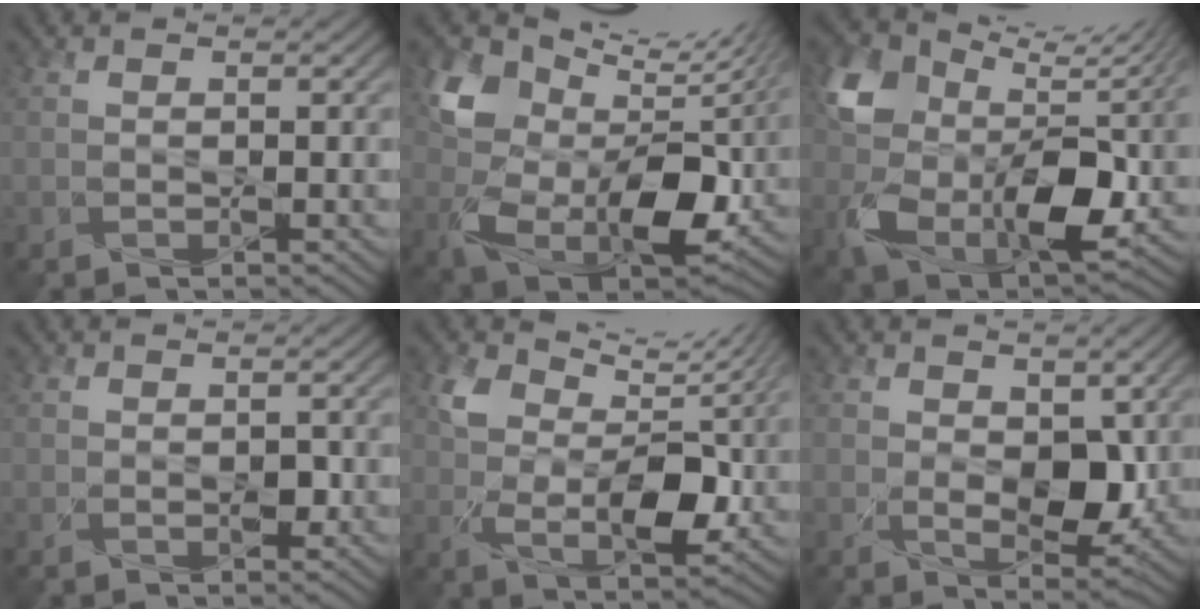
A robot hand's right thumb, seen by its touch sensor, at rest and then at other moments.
{"total": 14.5, "force": [5.6, 9.3, 9.7], "torque": [-0.211, -0.002, 0.110]}
{"total": 12.8, "force": [2.4, 8.8, 9.0], "torque": [-0.195, -0.029, 0.052]}
{"total": 1.2, "force": [0.0, 0.9, 0.9], "torque": [-0.018, -0.006, 0.004]}
{"total": 9.4, "force": [4.4, 4.7, 6.8], "torque": [-0.142, -0.012, 0.089]}
{"total": 6.0, "force": [0.7, 3.6, 4.7], "torque": [-0.089, -0.017, 0.019]}